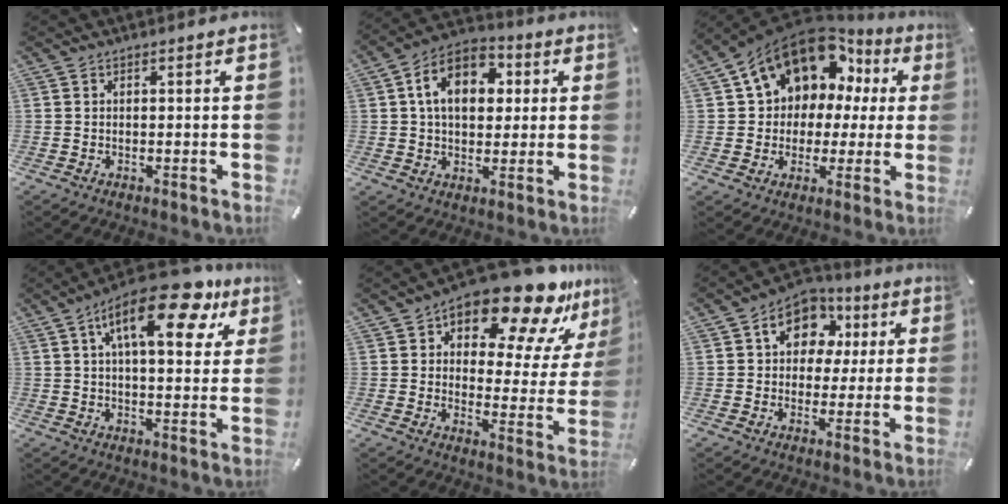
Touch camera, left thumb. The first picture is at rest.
{"total": 12.1, "force": [2.9, 8.7, 8.0], "torque": [-0.131, 0.006, 0.049]}
{"total": 14.6, "force": [7.8, 10.6, 6.3], "torque": [-0.114, -0.048, 0.143]}
{"total": 18.3, "force": [9.3, 7.4, 13.9], "torque": [-0.212, -0.035, 0.146]}
{"total": 18.7, "force": [14.1, 7.1, 10.1], "torque": [-0.140, -0.114, 0.230]}
{"total": 10.4, "force": [2.7, 8.6, 5.2], "torque": [-0.078, -0.005, 0.046]}